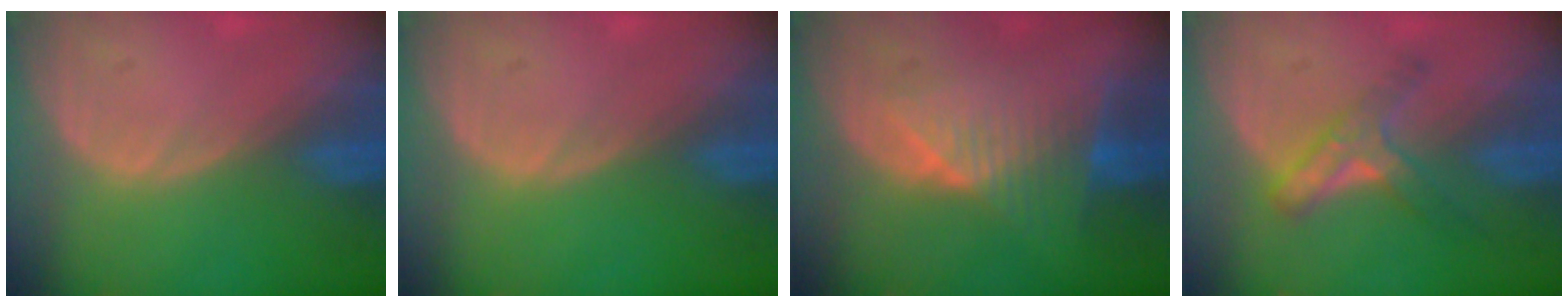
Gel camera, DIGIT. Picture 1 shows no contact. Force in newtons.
{"total": 0.0}
{"total": 8.0, "press": 6.9, "slide": 4.0}
{"total": 5.1, "press": 5.0, "slide": 0.9}